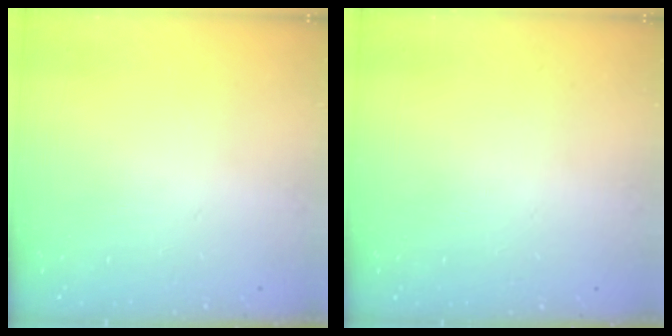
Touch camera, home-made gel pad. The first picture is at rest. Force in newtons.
{"total": 0.0}